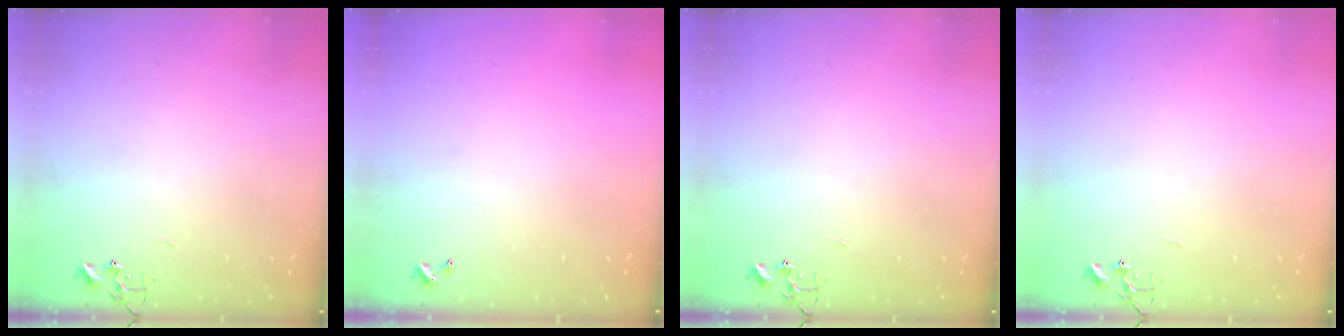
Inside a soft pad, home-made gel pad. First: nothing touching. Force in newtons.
{"total": 0.0}
{"total": 0.0}
{"total": 0.0}